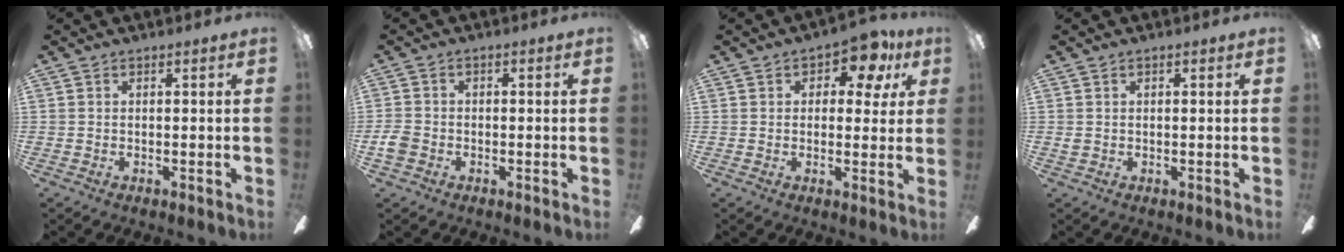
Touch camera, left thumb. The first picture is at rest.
{"total": 3.5, "force": [-1.4, 2.7, 1.8], "torque": [-0.039, 0.007, -0.027]}
{"total": 8.3, "force": [4.1, 4.6, 5.5], "torque": [-0.060, -0.012, 0.065]}
{"total": 0.8, "force": [0.2, 0.6, 0.4], "torque": [-0.008, 0.007, 0.002]}